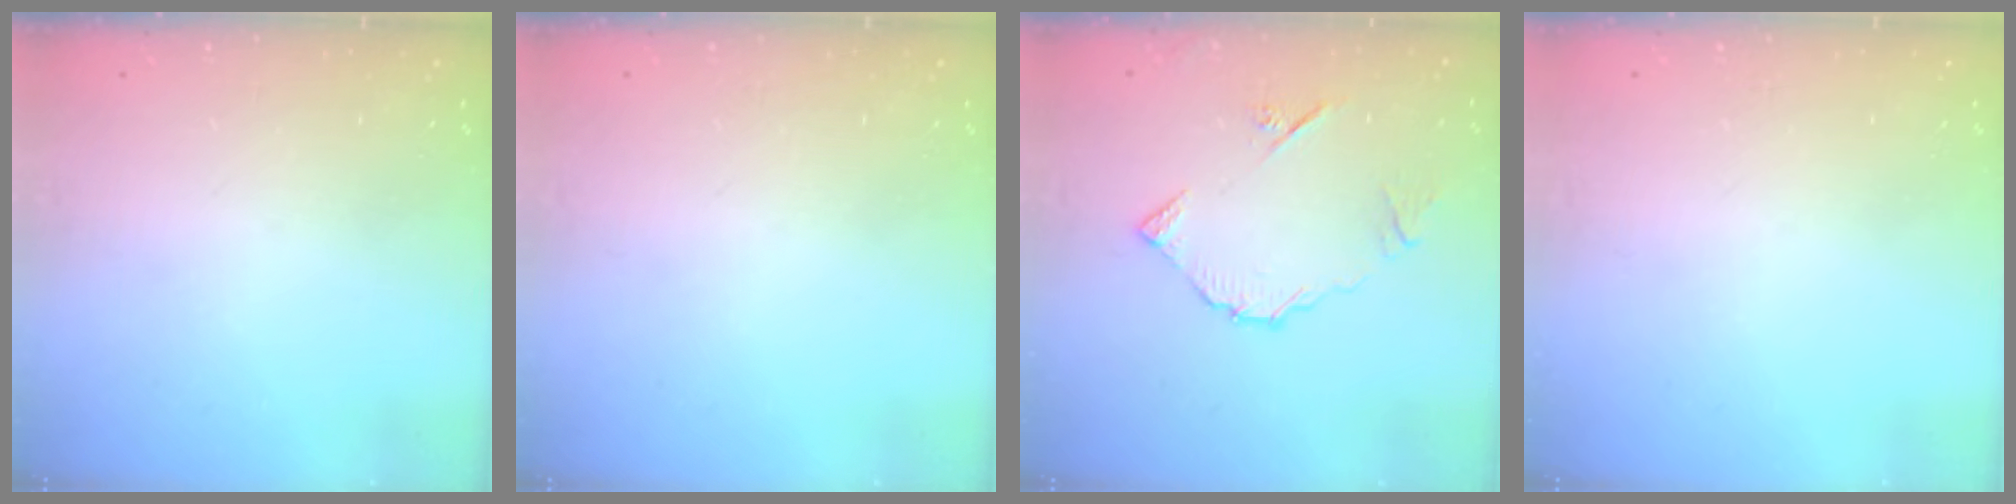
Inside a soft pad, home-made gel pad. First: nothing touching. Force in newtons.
{"total": 0.0}
{"total": 9.1, "press": 9.1, "slide": 0.8}
{"total": 0.0}